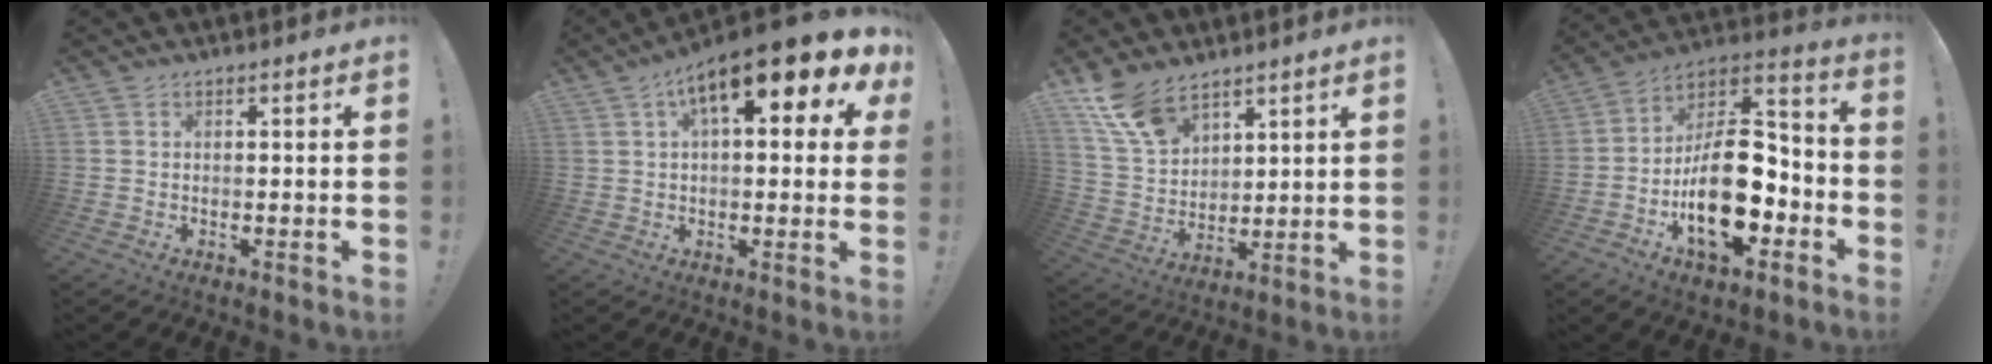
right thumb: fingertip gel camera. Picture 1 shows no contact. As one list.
[{"total": 14.6, "force": [6.5, 4.5, 12.3], "torque": [-0.184, -0.028, 0.098]}, {"total": 12.5, "force": [9.2, 6.3, 5.5], "torque": [-0.110, -0.052, 0.180]}, {"total": 22.9, "force": [-6.5, 12.7, 18.0], "torque": [-0.296, 0.034, -0.097]}]